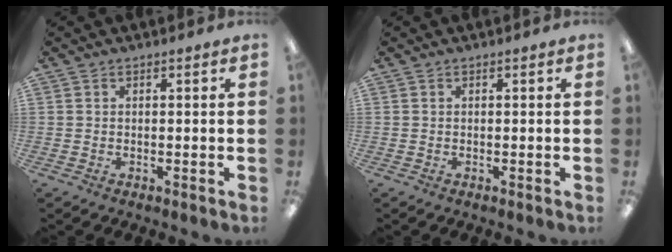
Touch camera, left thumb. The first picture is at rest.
{"total": 0.0}